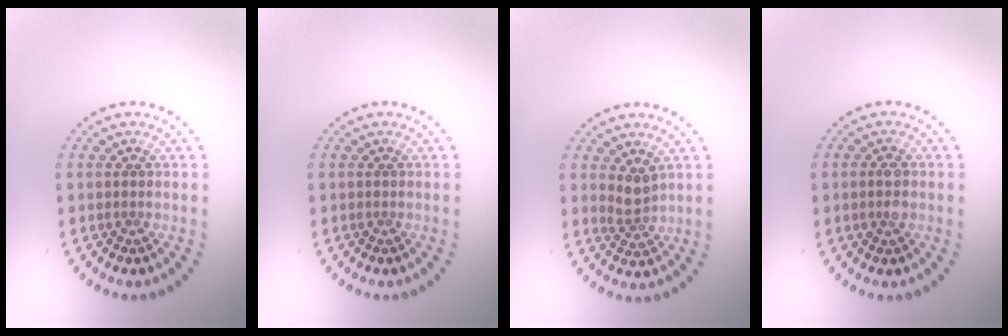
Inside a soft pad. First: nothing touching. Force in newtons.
{"total": 0.0}
{"total": 2.0, "press": 1.6, "slide": 1.2}
{"total": 1.7, "press": 1.7, "slide": 0.1}